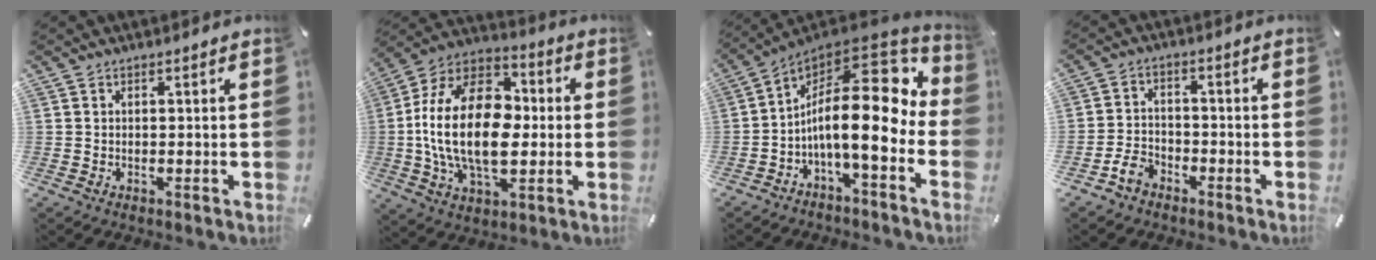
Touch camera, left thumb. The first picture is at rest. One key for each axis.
{"total": 24.0, "fx": -1.3, "fy": 15.1, "fz": 18.5, "tx": -0.380, "ty": 0.009, "tz": -0.024}
{"total": 20.1, "fx": 0.2, "fy": 8.0, "fz": 18.4, "tx": -0.316, "ty": -0.038, "tz": -0.002}
{"total": 5.2, "fx": -3.5, "fy": 3.4, "fz": 1.6, "tx": -0.029, "ty": 0.021, "tz": -0.067}